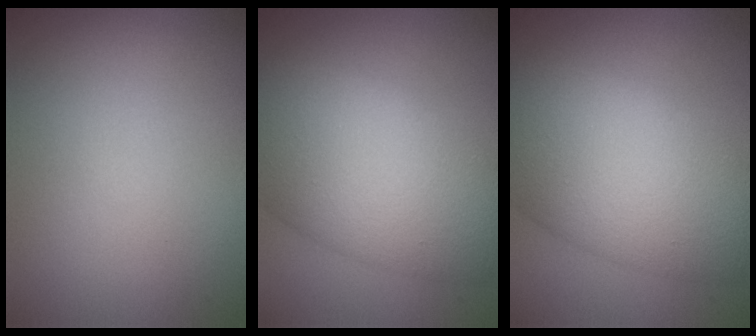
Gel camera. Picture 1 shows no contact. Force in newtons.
{"total": 9.6, "press": 9.6, "slide": 0.5}
{"total": 9.6, "press": 9.6, "slide": 0.5}